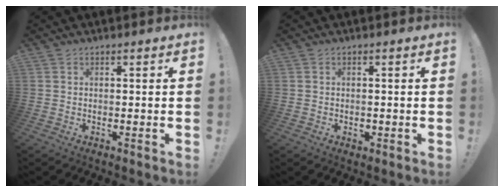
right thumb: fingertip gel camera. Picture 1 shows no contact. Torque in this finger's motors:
{"motor_torque": [0.09, 0.22, 0.17, -0.63, 0.00]}